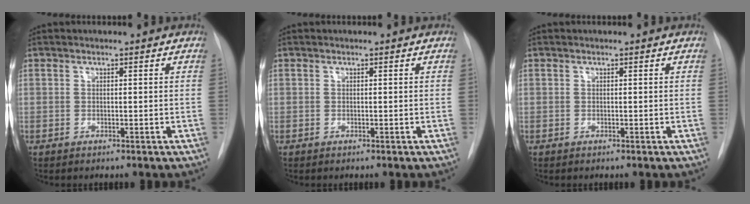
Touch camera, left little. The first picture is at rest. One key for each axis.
{"total": 0.0}
{"total": 0.0}